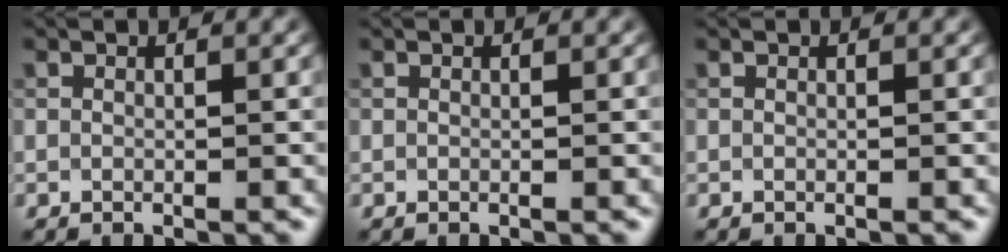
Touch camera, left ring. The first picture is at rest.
{"total": 0.0}
{"total": 0.0}